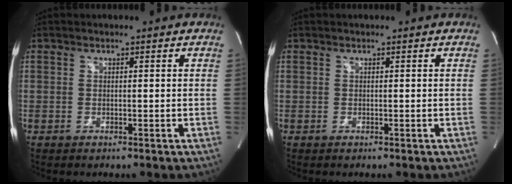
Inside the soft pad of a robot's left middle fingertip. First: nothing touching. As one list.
[{"total": 0.0}]